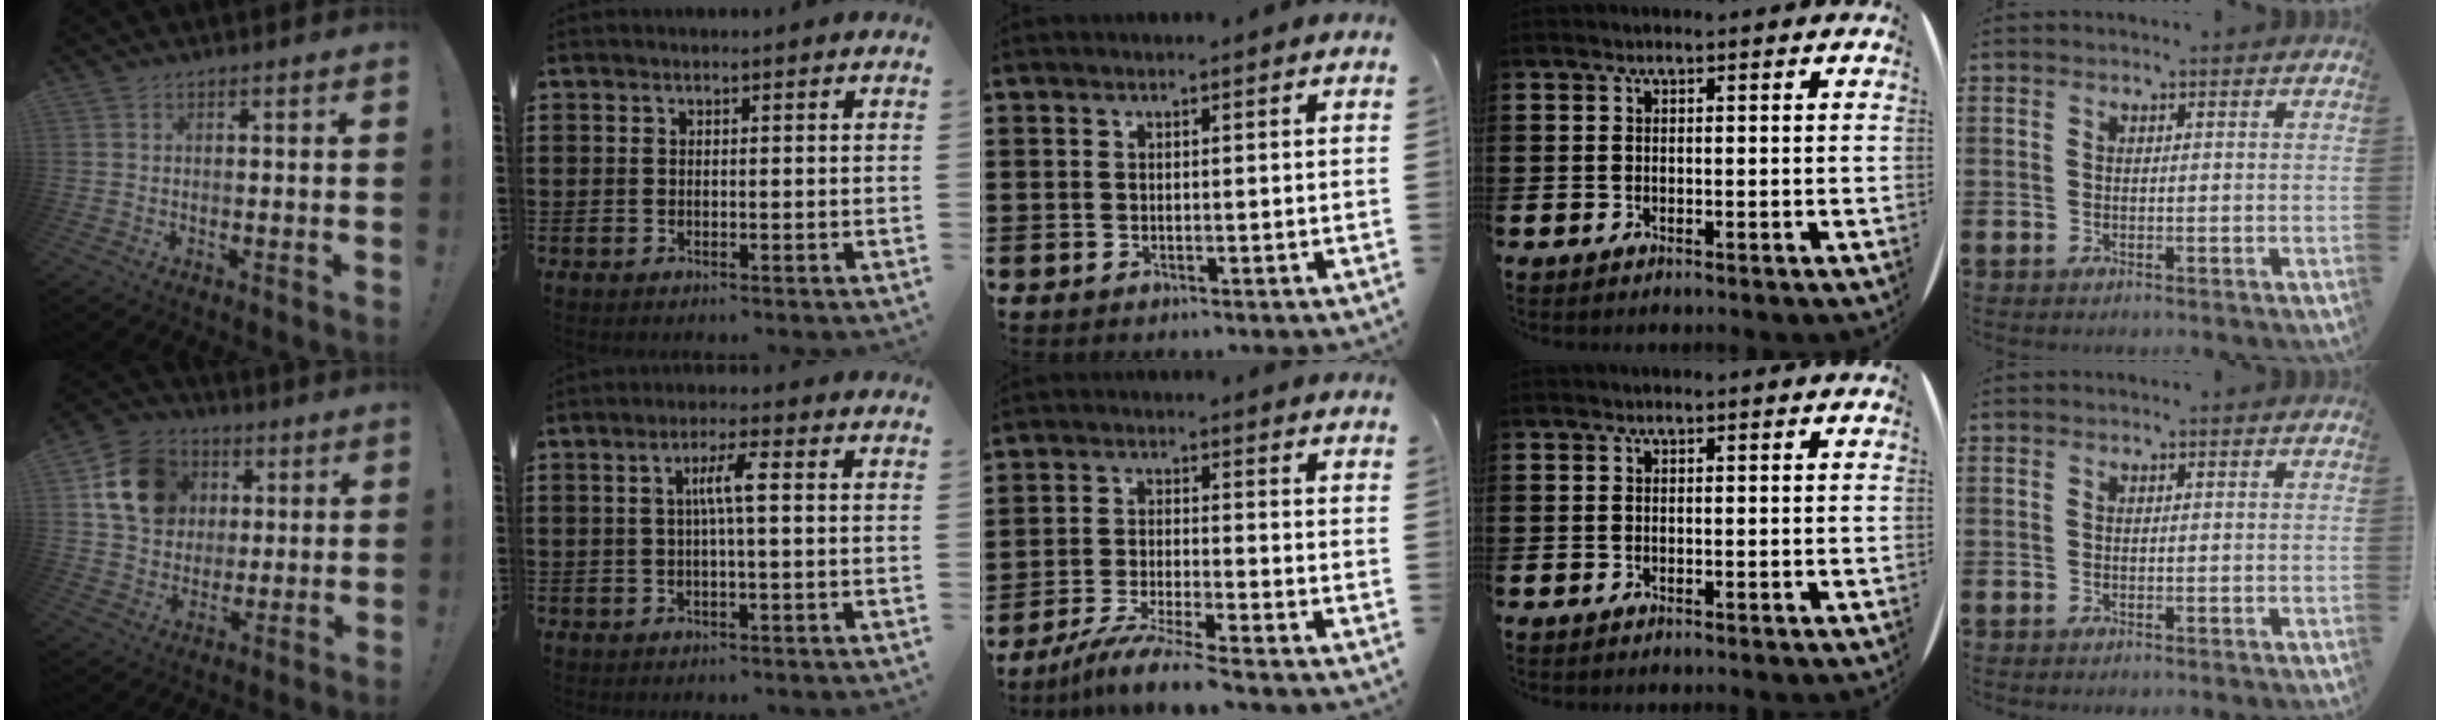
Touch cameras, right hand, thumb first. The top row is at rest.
{"thumb": {"total": 15.9, "force": [5.0, 12.9, 7.7], "torque": [-0.104, -0.006, 0.104]}, "index": {"total": 4.3, "force": [0.3, 0.3, 4.3], "torque": [-0.081, 0.002, 0.000]}, "middle": {"total": 5.7, "force": [-5.0, -0.6, 2.8], "torque": [-0.065, -0.021, -0.096]}}